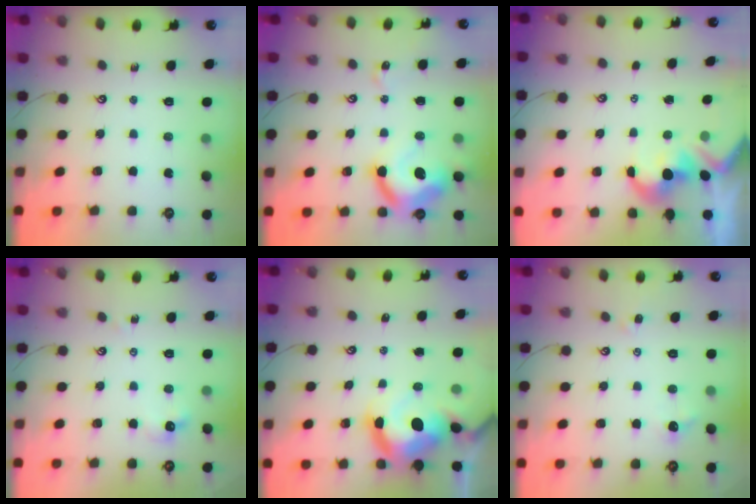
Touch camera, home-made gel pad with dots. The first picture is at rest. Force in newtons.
{"total": 14.9, "press": 14.9, "slide": 1.5}
{"total": 1.7, "press": 1.3, "slide": 1.1}
{"total": 4.6, "press": 4.6, "slide": 0.7}
{"total": 15.5, "press": 15.4, "slide": 1.5}
{"total": 2.9, "press": 2.9, "slide": 0.7}